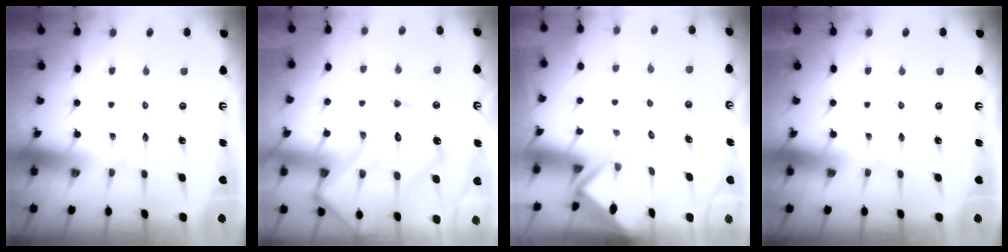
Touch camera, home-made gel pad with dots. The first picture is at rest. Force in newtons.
{"total": 19.5, "press": 19.4, "slide": 1.8}
{"total": 2.8, "press": 2.8, "slide": 0.1}
{"total": 0.0}